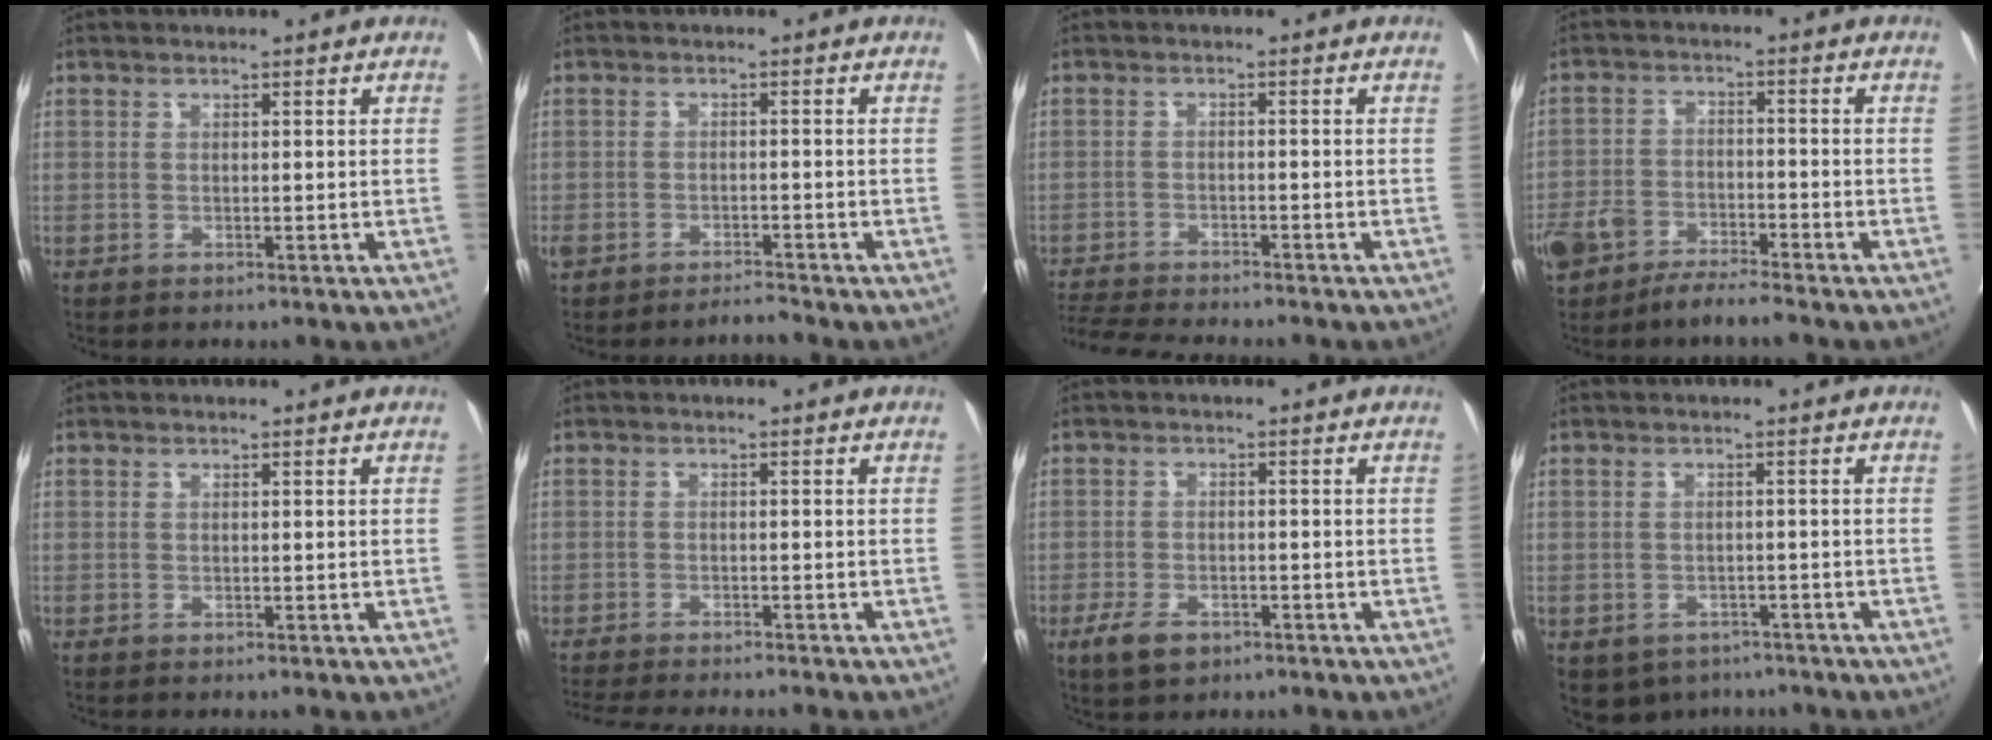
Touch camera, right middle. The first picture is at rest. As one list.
[{"total": 2.2, "force": [-2.1, 0.0, 0.7], "torque": [-0.017, -0.001, -0.035]}, {"total": 8.1, "force": [-7.7, -0.2, 2.7], "torque": [-0.048, -0.015, -0.126]}, {"total": 6.2, "force": [-5.0, 1.6, 3.2], "torque": [-0.069, 0.001, -0.092]}, {"total": 0.0}, {"total": 10.4, "force": [-9.4, 0.3, 4.4], "torque": [-0.054, -0.023, -0.133]}, {"total": 4.2, "force": [-2.6, 2.1, 2.6], "torque": [-0.058, -0.005, -0.040]}, {"total": 6.5, "force": [-4.4, 4.5, 1.2], "torque": [-0.025, 0.001, -0.057]}]